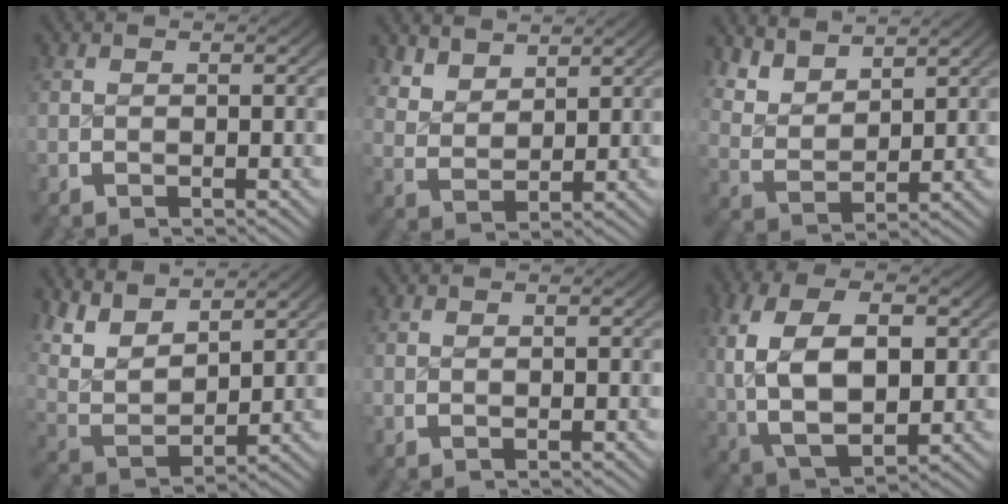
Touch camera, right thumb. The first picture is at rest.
{"total": 3.5, "force": [2.6, 1.8, 1.5], "torque": [-0.031, -0.011, 0.061]}
{"total": 5.5, "force": [2.8, 3.4, 3.2], "torque": [-0.075, -0.013, 0.064]}
{"total": 7.9, "force": [3.2, 4.9, 5.2], "torque": [-0.124, -0.012, 0.065]}
{"total": 0.0}
{"total": 11.0, "force": [-0.1, 7.3, 8.2], "torque": [-0.190, -0.034, 0.021]}